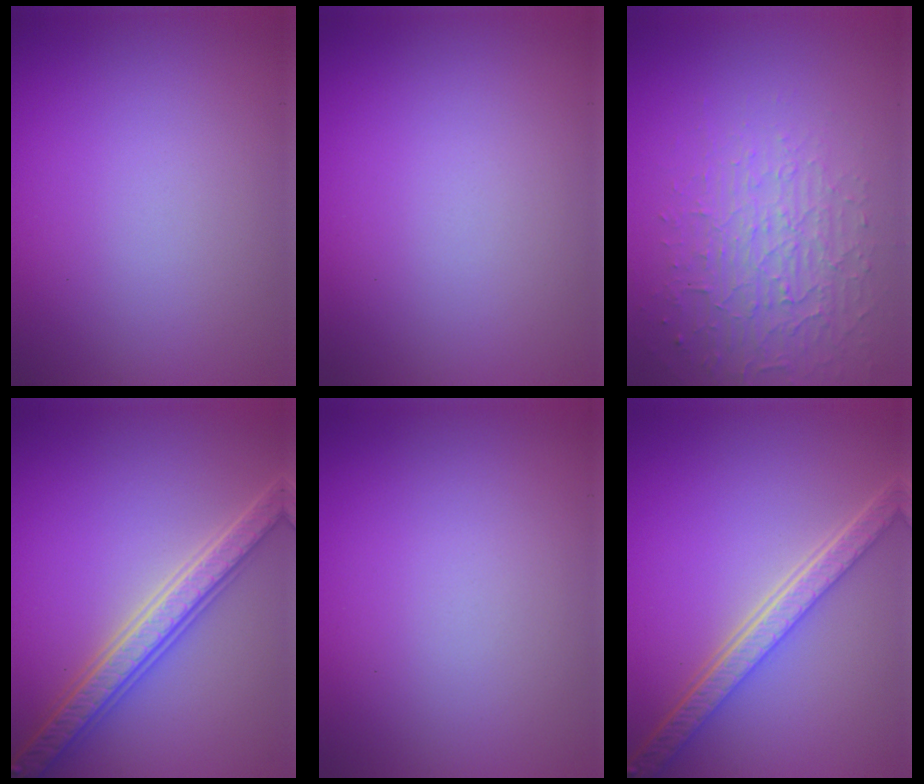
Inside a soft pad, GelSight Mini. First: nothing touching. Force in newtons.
{"total": 0.0}
{"total": 3.7, "press": 3.1, "slide": 2.0}
{"total": 5.5, "press": 5.4, "slide": 1.1}
{"total": 0.0}
{"total": 5.6, "press": 4.2, "slide": 3.6}